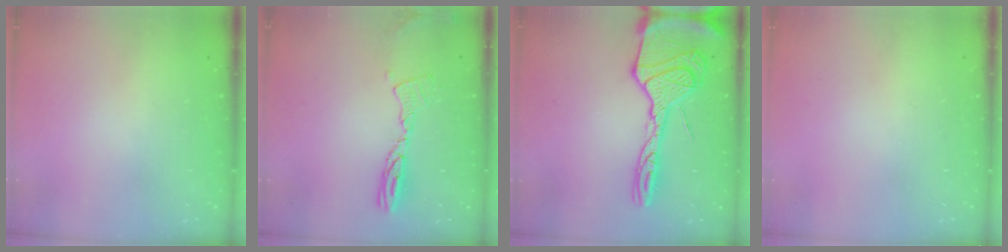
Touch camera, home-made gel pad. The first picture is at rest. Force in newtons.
{"total": 9.7, "press": 9.6, "slide": 0.9}
{"total": 22.2, "press": 22.1, "slide": 2.0}
{"total": 0.0}